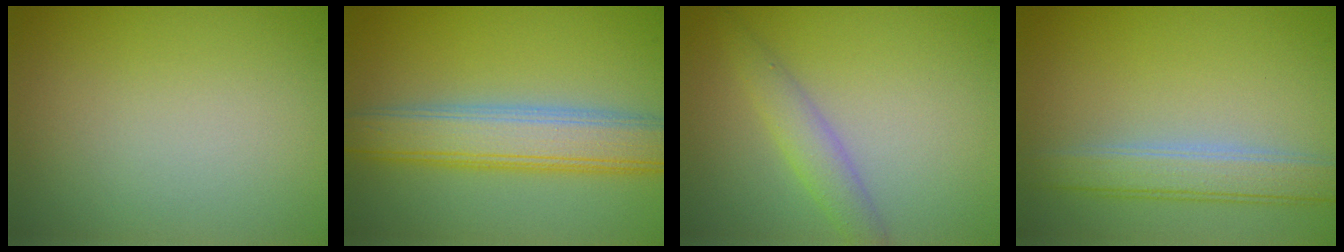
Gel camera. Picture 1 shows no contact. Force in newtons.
{"total": 6.3, "press": 6.3, "slide": 0.2}
{"total": 2.3, "press": 2.3, "slide": 0.1}
{"total": 3.6, "press": 3.6, "slide": 0.3}